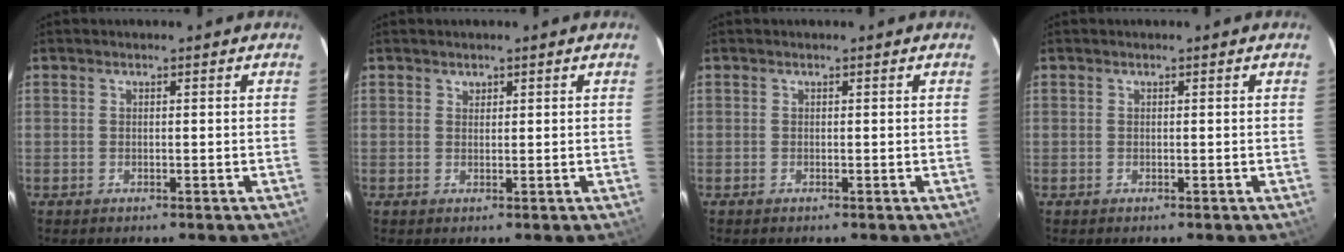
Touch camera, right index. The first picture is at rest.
{"total": 0.8, "force": [0.5, 0.6, 0.1], "torque": [0.003, 0.002, 0.008]}
{"total": 0.0}
{"total": 0.0}